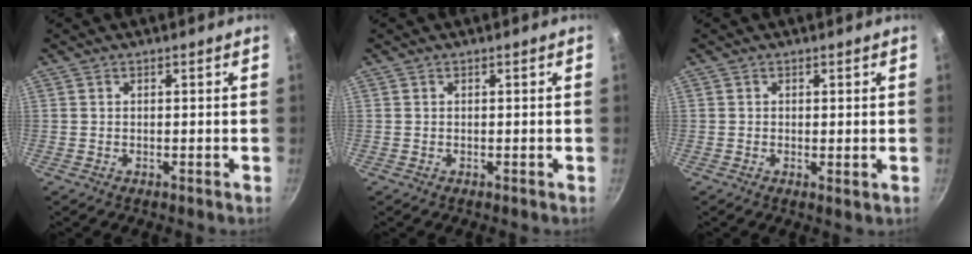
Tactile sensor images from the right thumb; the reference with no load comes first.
{"total": 0.0}
{"total": 0.9, "force": [0.2, 0.4, 0.8], "torque": [-0.014, -0.007, 0.000]}